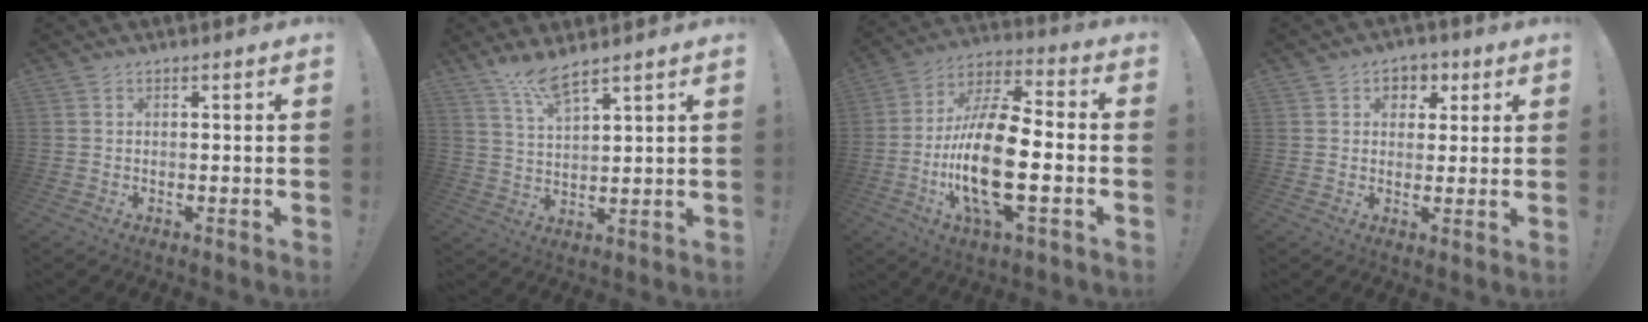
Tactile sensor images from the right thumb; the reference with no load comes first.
{"total": 7.7, "force": [6.4, 1.0, 4.2], "torque": [-0.081, -0.032, 0.113]}
{"total": 21.1, "force": [-4.4, 8.5, 18.8], "torque": [-0.371, 0.016, -0.075]}
{"total": 5.5, "force": [1.7, 4.8, 2.0], "torque": [-0.016, -0.005, 0.031]}